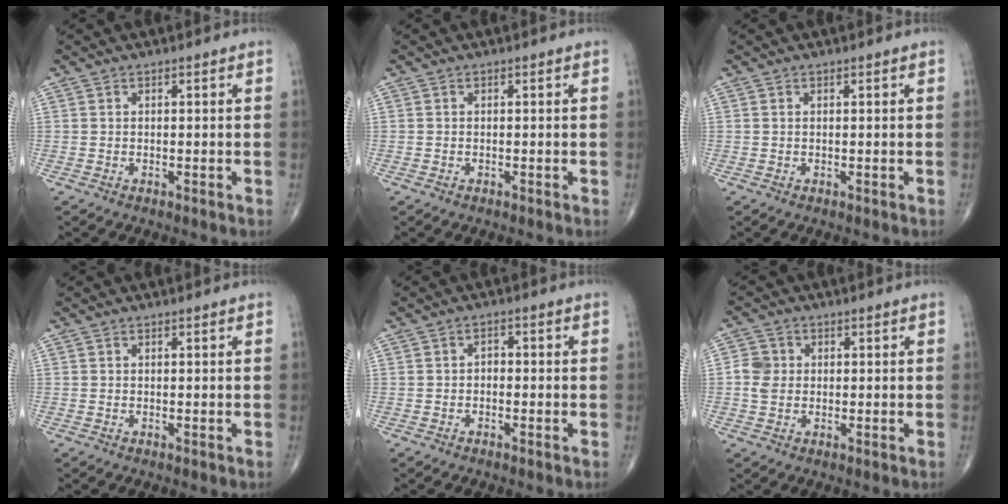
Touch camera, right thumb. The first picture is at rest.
{"total": 0.0}
{"total": 0.0}
{"total": 0.0}
{"total": 1.5, "force": [-0.6, 1.1, 0.9], "torque": [-0.004, 0.011, -0.015]}
{"total": 4.0, "force": [-0.1, 3.5, 1.9], "torque": [-0.029, 0.004, -0.007]}